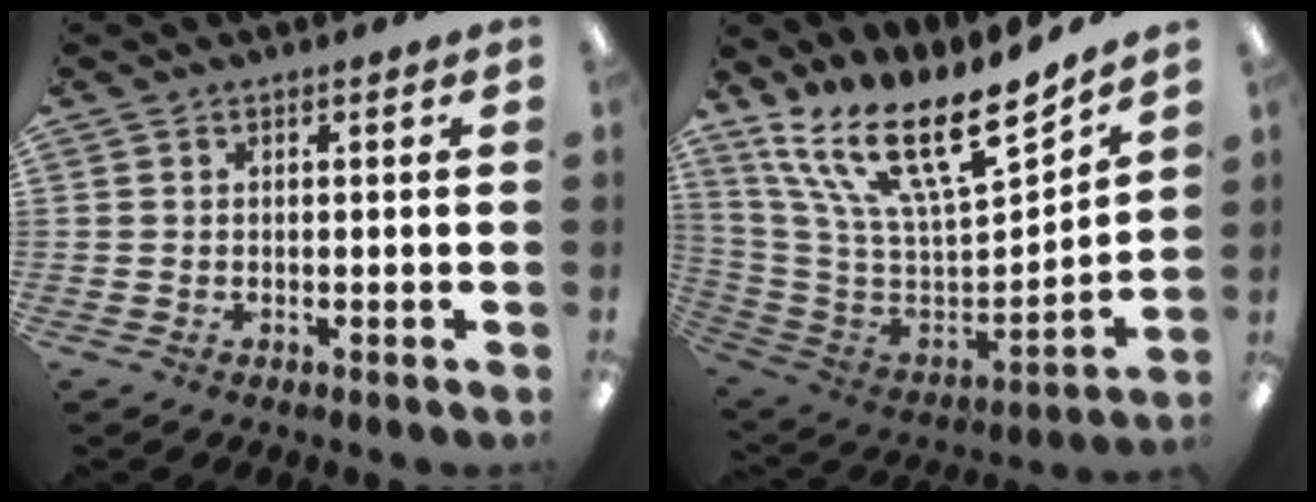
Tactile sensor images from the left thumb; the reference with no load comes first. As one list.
[{"total": 21.1, "force": [14.4, 7.0, 13.8], "torque": [-0.243, -0.105, 0.250]}]